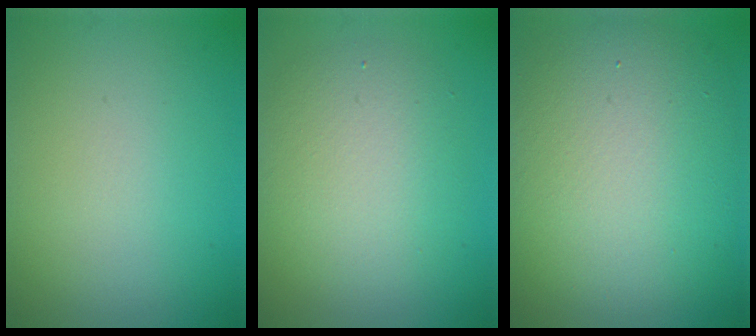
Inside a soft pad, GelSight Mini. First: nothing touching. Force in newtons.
{"total": 5.1, "press": 5.1, "slide": 0.1}
{"total": 11.8, "press": 11.7, "slide": 1.0}